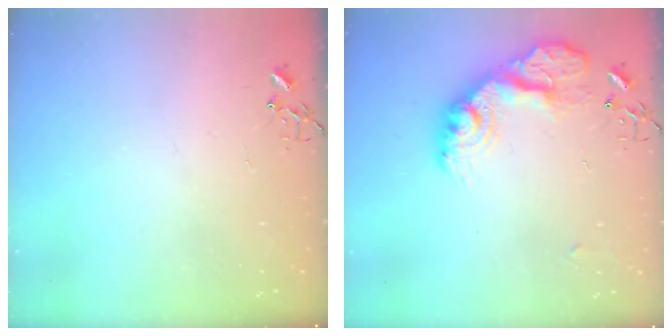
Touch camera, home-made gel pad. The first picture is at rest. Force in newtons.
{"total": 18.8, "press": 18.7, "slide": 1.6}